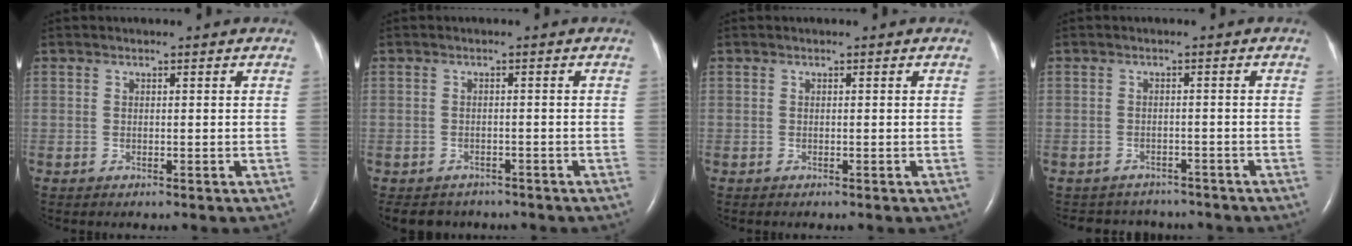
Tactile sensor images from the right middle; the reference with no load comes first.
{"total": 5.4, "force": [-4.6, 2.7, 0.6], "torque": [-0.009, -0.001, -0.059]}
{"total": 0.0}
{"total": 5.9, "force": [-5.5, 2.2, 0.0], "torque": [-0.003, 0.008, -0.068]}